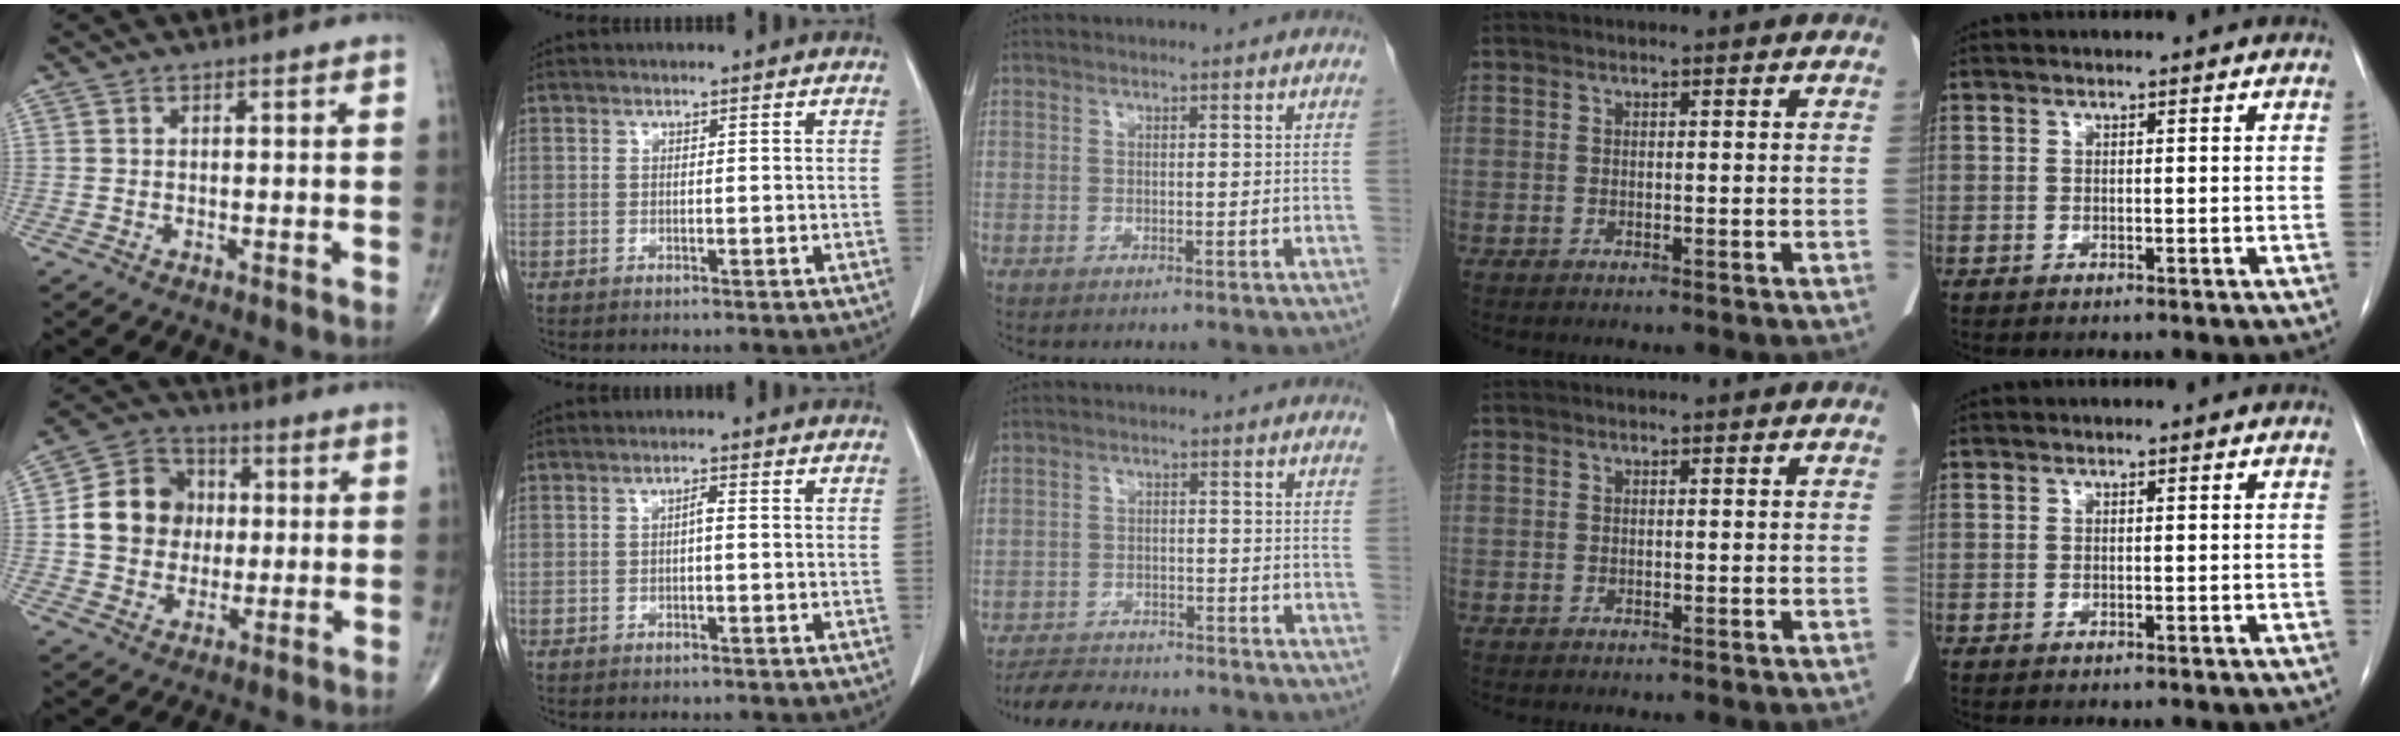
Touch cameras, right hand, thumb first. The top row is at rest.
{"thumb": {"total": 12.5, "force": [0.6, 10.9, 6.2], "torque": [-0.083, 0.021, 0.007]}, "index": {"total": 1.1, "force": [-0.1, 0.2, 1.1], "torque": [-0.018, 0.003, -0.002]}, "middle": {"total": 7.8, "force": [-7.2, 2.2, 2.1], "torque": [-0.032, -0.008, -0.111]}}